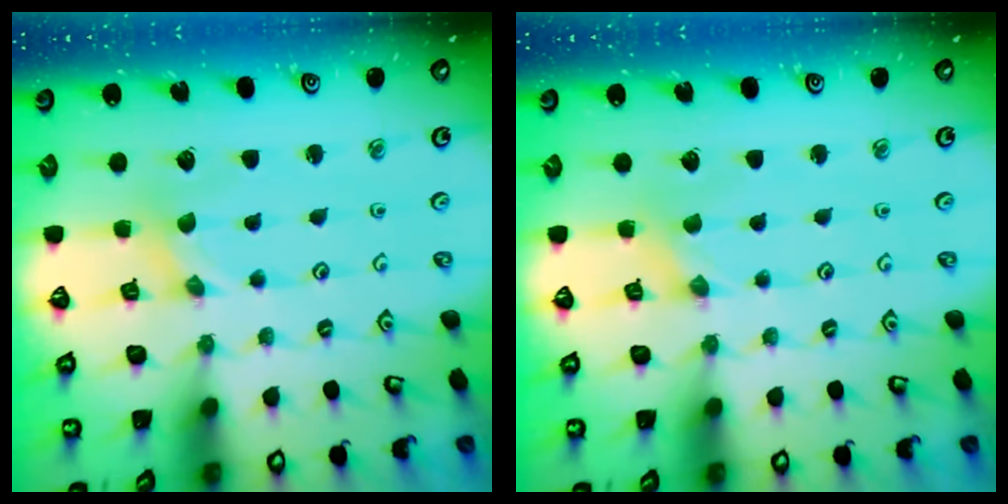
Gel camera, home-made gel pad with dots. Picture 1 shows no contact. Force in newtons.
{"total": 0.0}